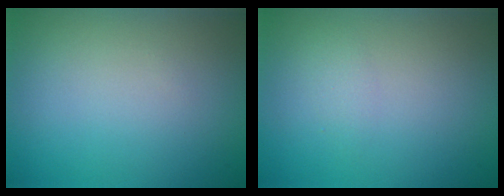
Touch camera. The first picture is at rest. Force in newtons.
{"total": 0.9, "press": 0.9, "slide": 0.1}